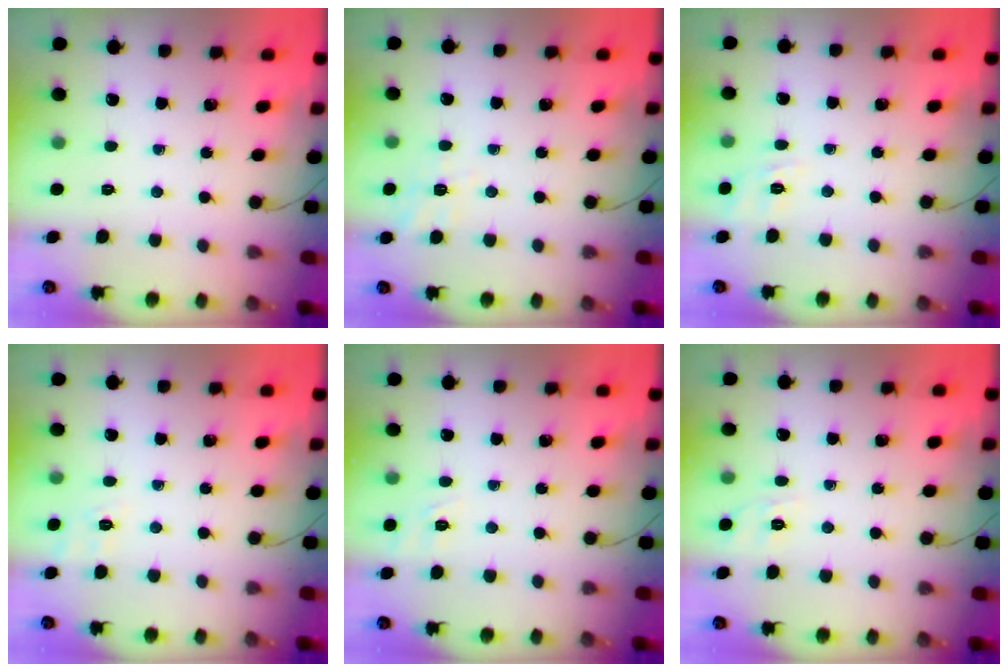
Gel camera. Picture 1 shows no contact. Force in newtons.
{"total": 2.4, "press": 1.0, "slide": 2.2}
{"total": 2.0, "press": 0.4, "slide": 1.9}
{"total": 2.8, "press": 2.0, "slide": 2.0}
{"total": 1.6, "press": 0.4, "slide": 1.5}
{"total": 1.6, "press": 0.0, "slide": 1.6}